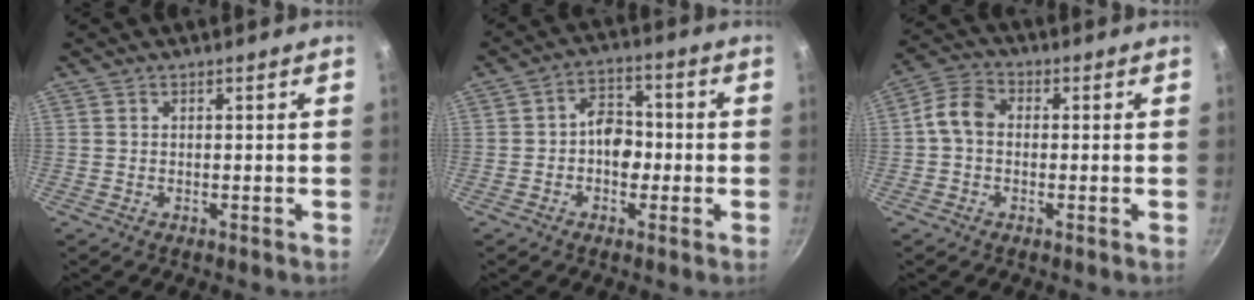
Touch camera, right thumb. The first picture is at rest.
{"total": 6.8, "force": [-0.9, 5.0, 4.5], "torque": [-0.028, 0.021, -0.023]}
{"total": 6.1, "force": [-0.2, 4.7, 3.9], "torque": [-0.068, 0.023, -0.021]}